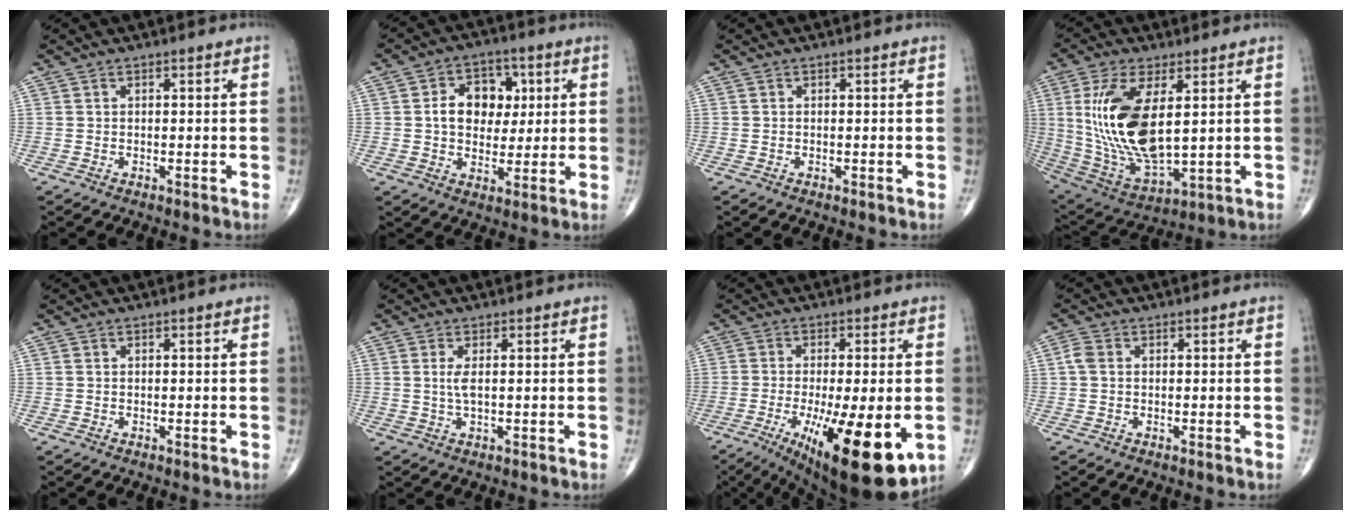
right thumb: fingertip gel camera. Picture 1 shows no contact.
{"total": 10.6, "force": [1.7, 7.9, 6.8], "torque": [-0.061, 0.006, 0.026]}
{"total": 0.0}
{"total": 18.6, "force": [3.3, 8.2, 16.3], "torque": [-0.329, -0.024, 0.079]}
{"total": 0.0}
{"total": 2.5, "force": [0.4, 0.6, 2.4], "torque": [-0.058, -0.002, 0.013]}
{"total": 19.6, "force": [-6.1, 5.6, 17.7], "torque": [-0.247, -0.027, -0.073]}
{"total": 2.1, "force": [0.2, 1.5, 1.4], "torque": [-0.033, 0.006, 0.001]}